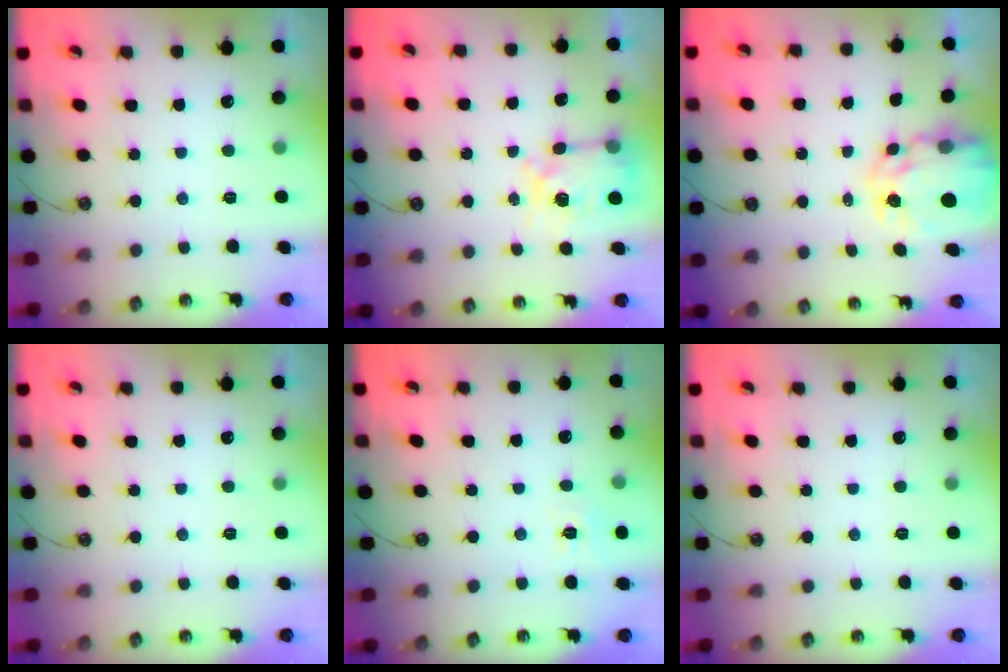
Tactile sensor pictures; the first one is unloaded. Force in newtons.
{"total": 7.2, "press": 7.1, "slide": 0.6}
{"total": 9.3, "press": 9.3, "slide": 0.8}
{"total": 0.0}
{"total": 5.6, "press": 5.6, "slide": 0.5}
{"total": 0.0}